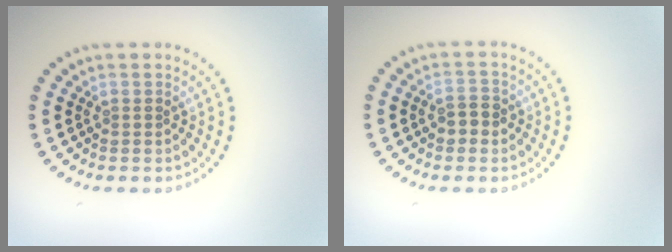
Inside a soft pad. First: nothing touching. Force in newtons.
{"total": 2.0, "press": 2.0, "slide": 0.3}